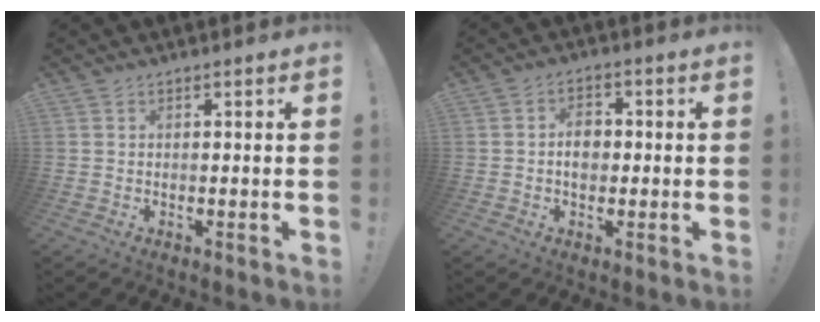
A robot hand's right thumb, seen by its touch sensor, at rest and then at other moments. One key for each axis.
{"total": 5.6, "fx": -0.4, "fy": 4.1, "fz": 3.7, "tx": -0.063, "ty": 0.004, "tz": -0.011}